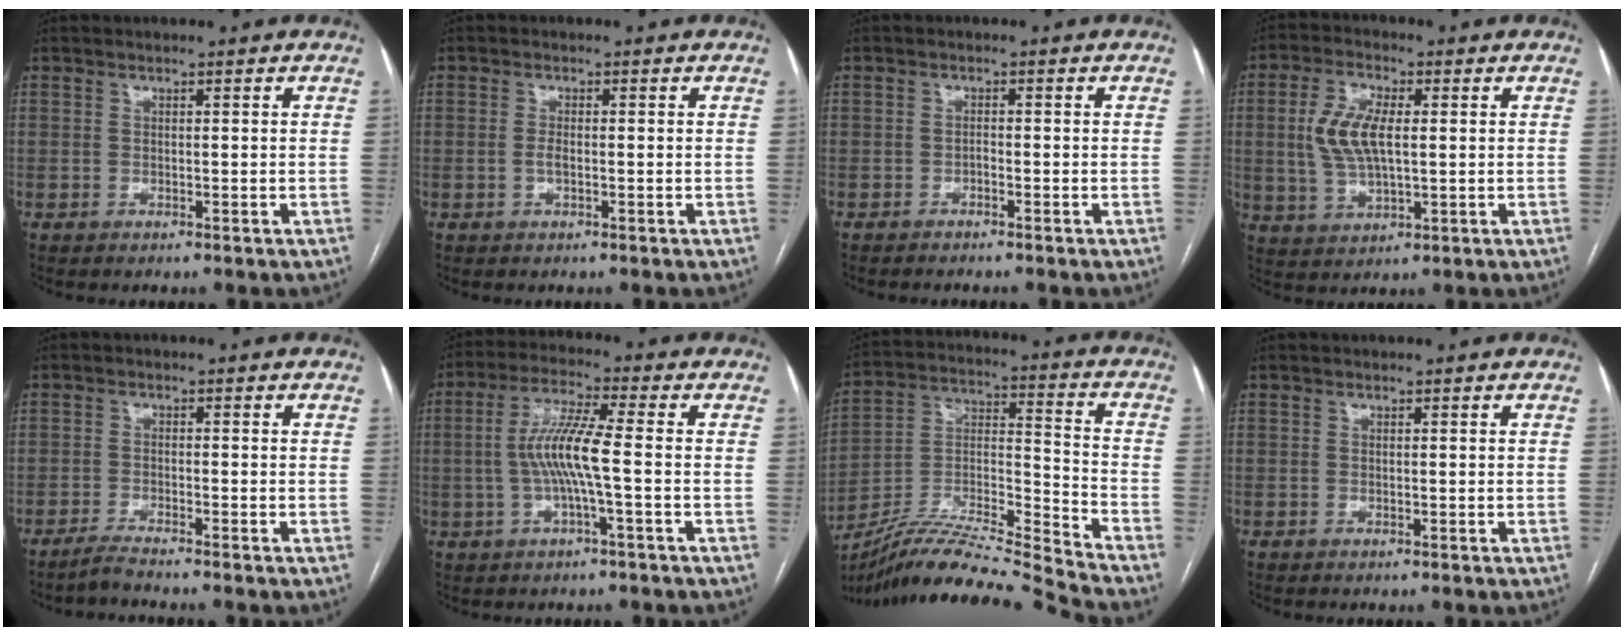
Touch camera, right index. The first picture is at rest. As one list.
[{"total": 1.1, "force": [-0.2, 0.3, 1.0], "torque": [-0.024, 0.002, -0.005]}, {"total": 1.4, "force": [-1.3, 0.0, 0.7], "torque": [-0.005, 0.002, -0.020]}, {"total": 8.6, "force": [1.0, 3.5, 7.8], "torque": [-0.174, 0.010, 0.022]}, {"total": 2.7, "force": [-2.5, -0.8, 0.7], "torque": [-0.019, -0.009, -0.050]}, {"total": 8.3, "force": [-0.9, 0.1, 8.2], "torque": [-0.165, 0.010, -0.021]}, {"total": 19.3, "force": [-17.8, -2.1, 7.0], "torque": [-0.139, 0.007, -0.318]}, {"total": 0.0}]